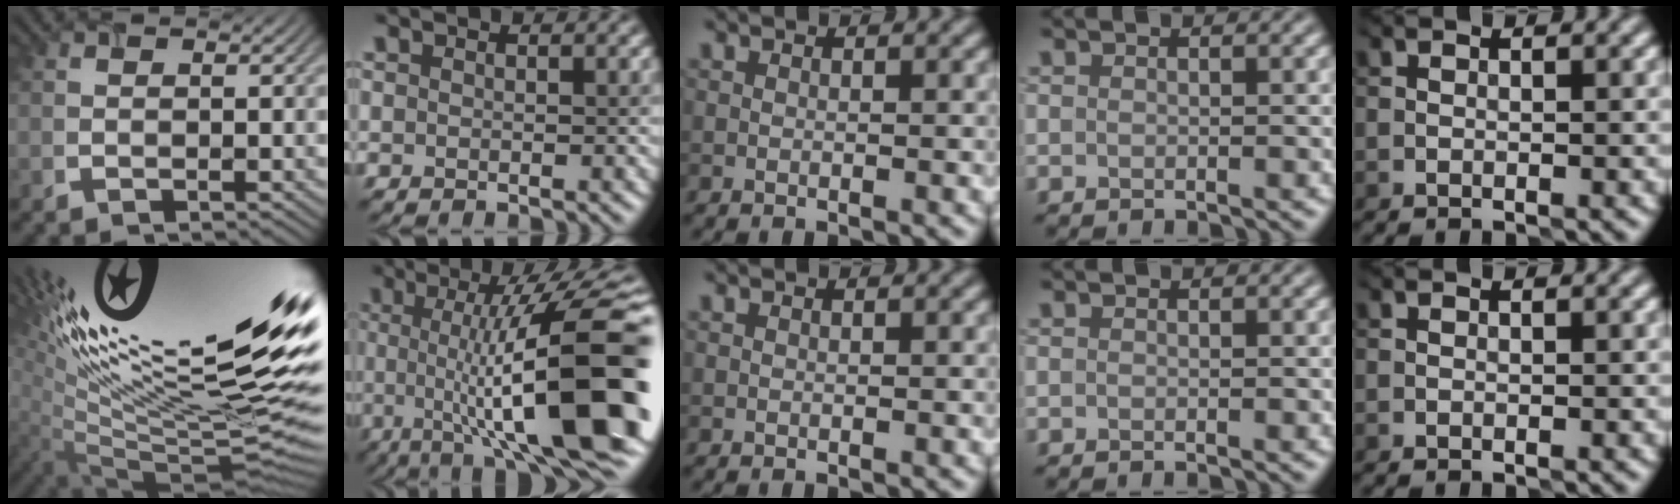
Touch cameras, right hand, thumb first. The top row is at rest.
{"thumb": {"total": 20.0, "force": [7.2, 4.2, 18.1], "torque": [-0.236, 0.041, 0.117]}, "index": {"total": 17.2, "force": [-1.5, 5.0, 16.4], "torque": [-0.198, 0.031, -0.014]}}